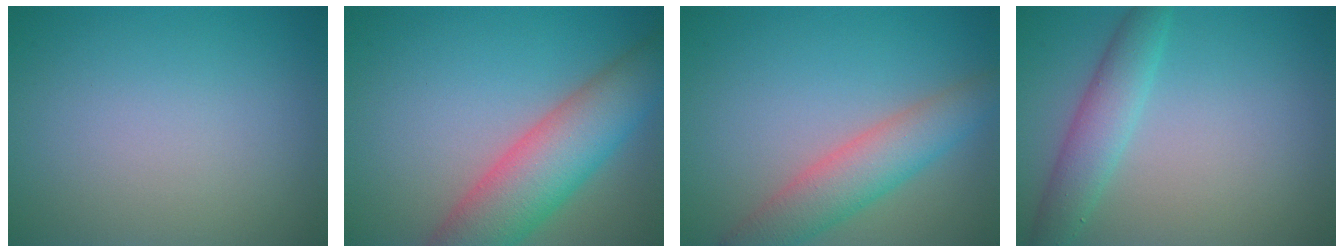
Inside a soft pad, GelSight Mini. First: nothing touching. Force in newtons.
{"total": 8.3, "press": 8.3, "slide": 0.5}
{"total": 4.9, "press": 4.9, "slide": 0.3}
{"total": 3.4, "press": 3.4, "slide": 0.1}